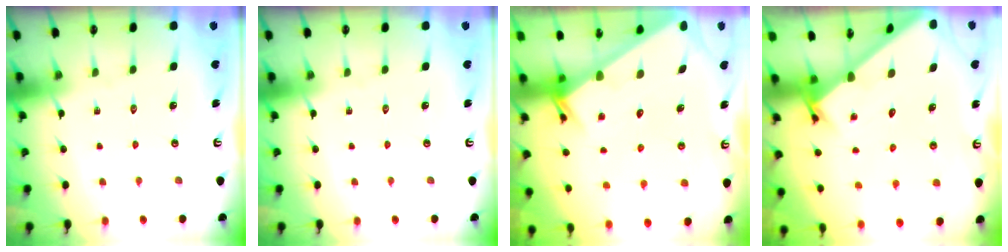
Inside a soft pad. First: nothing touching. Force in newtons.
{"total": 0.0}
{"total": 2.1, "press": 2.1, "slide": 0.2}
{"total": 2.1, "press": 2.1, "slide": 0.1}